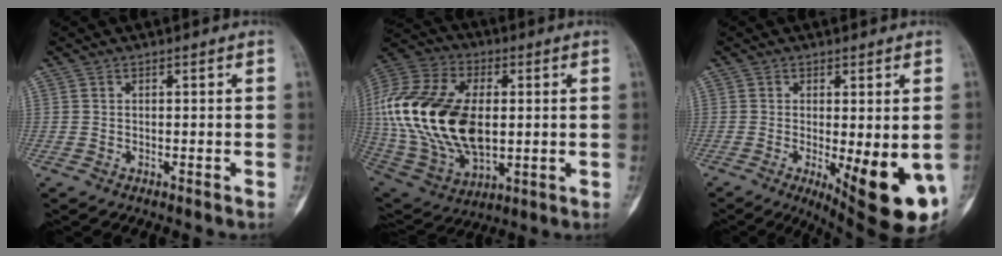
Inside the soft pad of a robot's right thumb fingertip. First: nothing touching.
{"total": 26.7, "force": [1.4, 16.0, 21.4], "torque": [-0.438, -0.007, 0.033]}
{"total": 13.8, "force": [-3.9, 4.3, 12.5], "torque": [-0.133, -0.019, -0.038]}